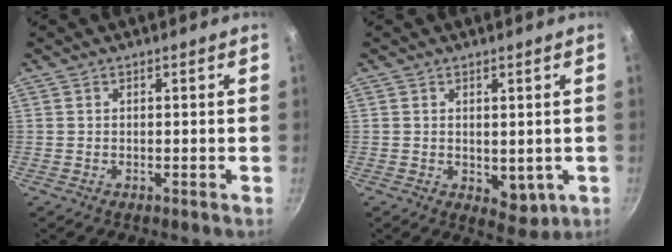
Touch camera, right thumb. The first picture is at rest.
{"total": 4.9, "force": [0.0, 3.2, 3.7], "torque": [-0.037, -0.013, 0.007]}